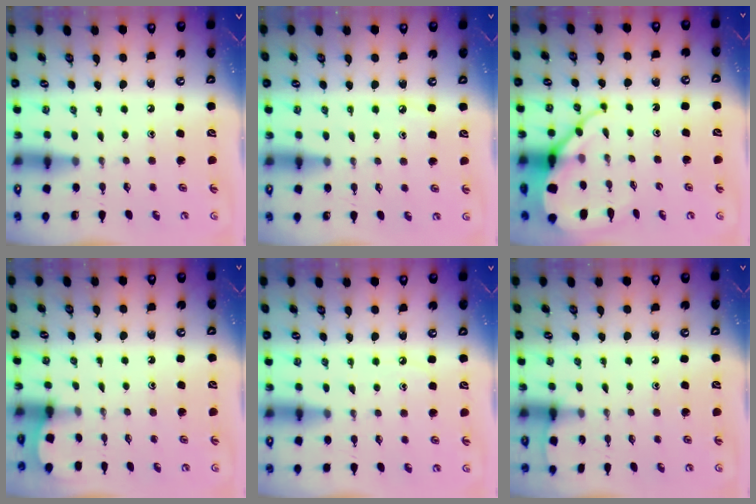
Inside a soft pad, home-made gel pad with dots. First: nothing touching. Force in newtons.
{"total": 2.7, "press": 2.7, "slide": 0.4}
{"total": 9.2, "press": 9.1, "slide": 1.1}
{"total": 1.9, "press": 1.9, "slide": 0.2}
{"total": 6.0, "press": 6.0, "slide": 0.8}
{"total": 3.6, "press": 3.6, "slide": 0.5}